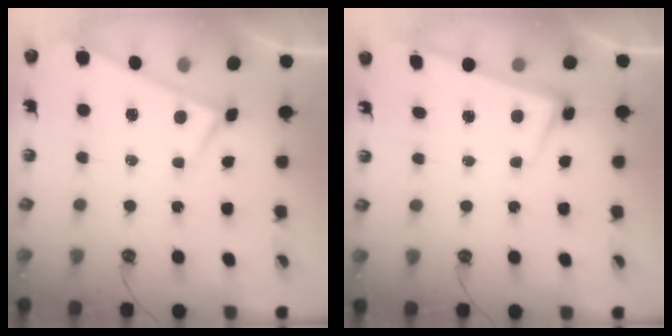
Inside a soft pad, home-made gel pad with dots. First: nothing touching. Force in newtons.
{"total": 2.6, "press": 2.3, "slide": 1.1}